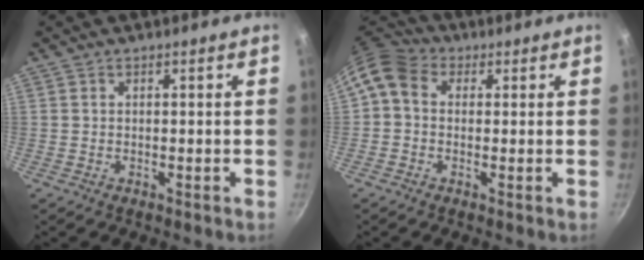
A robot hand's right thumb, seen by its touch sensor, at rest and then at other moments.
{"total": 6.8, "force": [0.8, 5.5, 3.8], "torque": [-0.067, 0.019, -0.004]}